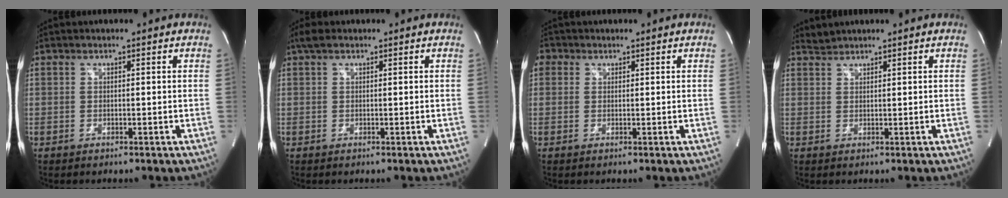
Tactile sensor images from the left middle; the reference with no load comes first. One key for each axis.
{"total": 1.7, "fx": 1.2, "fy": 0.8, "fz": 1.0, "tx": -0.024, "ty": 0.017, "tz": 0.023}
{"total": 2.3, "fx": 0.9, "fy": 2.1, "fz": 0.5, "tx": -0.002, "ty": 0.012, "tz": 0.013}
{"total": 1.5, "fx": 1.4, "fy": -0.2, "fz": -0.4, "tx": -0.001, "ty": 0.004, "tz": 0.032}